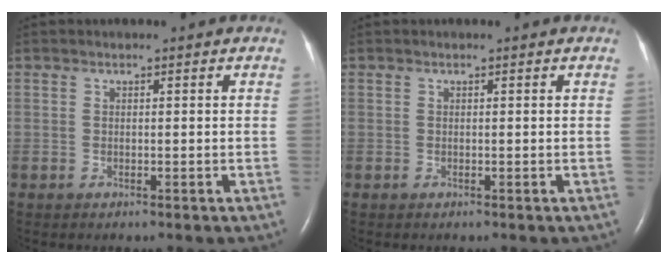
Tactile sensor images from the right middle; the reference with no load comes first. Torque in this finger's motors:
{"motor_torque": [0.00, 0.00, 0.01, 0.01]}